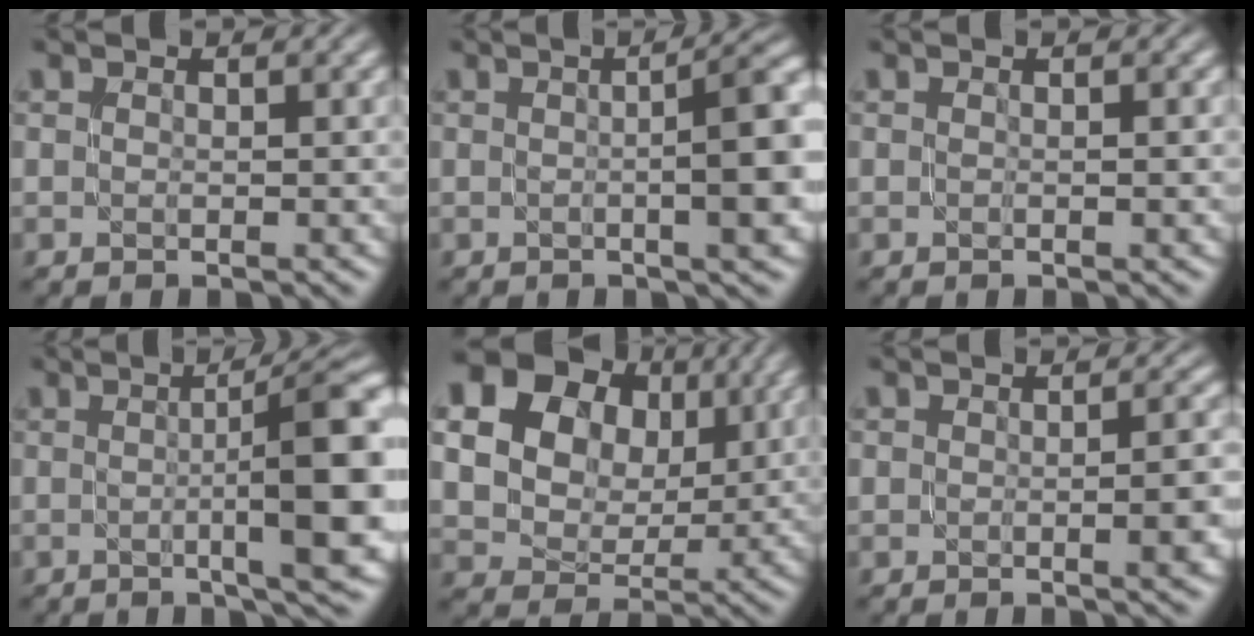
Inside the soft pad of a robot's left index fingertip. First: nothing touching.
{"total": 8.2, "force": [0.2, 2.1, 7.9], "torque": [-0.076, 0.010, 0.004]}
{"total": 0.7, "force": [0.0, 0.1, 0.7], "torque": [-0.011, 0.000, -0.001]}
{"total": 11.7, "force": [0.1, 2.6, 11.4], "torque": [-0.121, 0.006, 0.003]}
{"total": 22.5, "force": [8.9, 18.4, 9.6], "torque": [-0.239, 0.017, 0.150]}
{"total": 3.1, "force": [-0.4, 1.1, 2.9], "torque": [-0.033, -0.005, 0.000]}